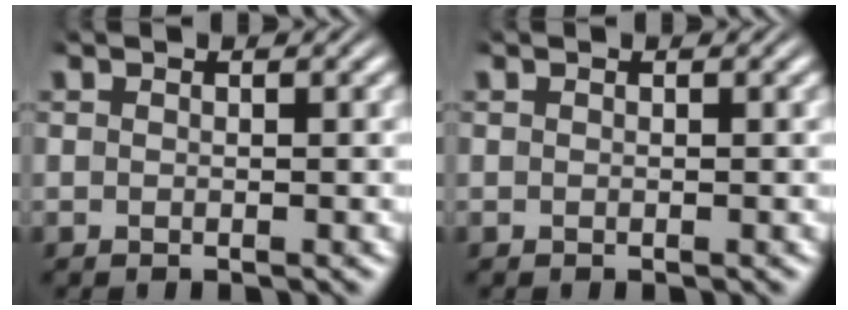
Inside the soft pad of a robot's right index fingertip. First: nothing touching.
{"total": 0.0}